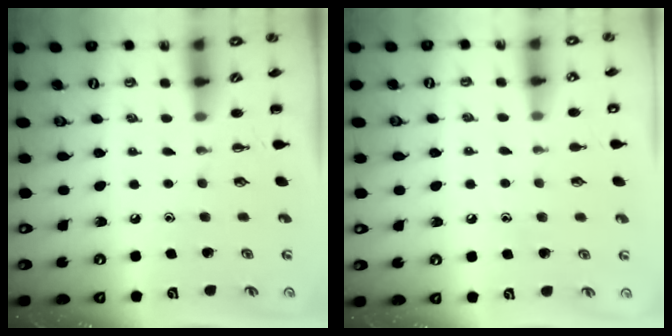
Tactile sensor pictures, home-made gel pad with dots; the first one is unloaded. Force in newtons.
{"total": 6.1, "press": 5.9, "slide": 1.5}